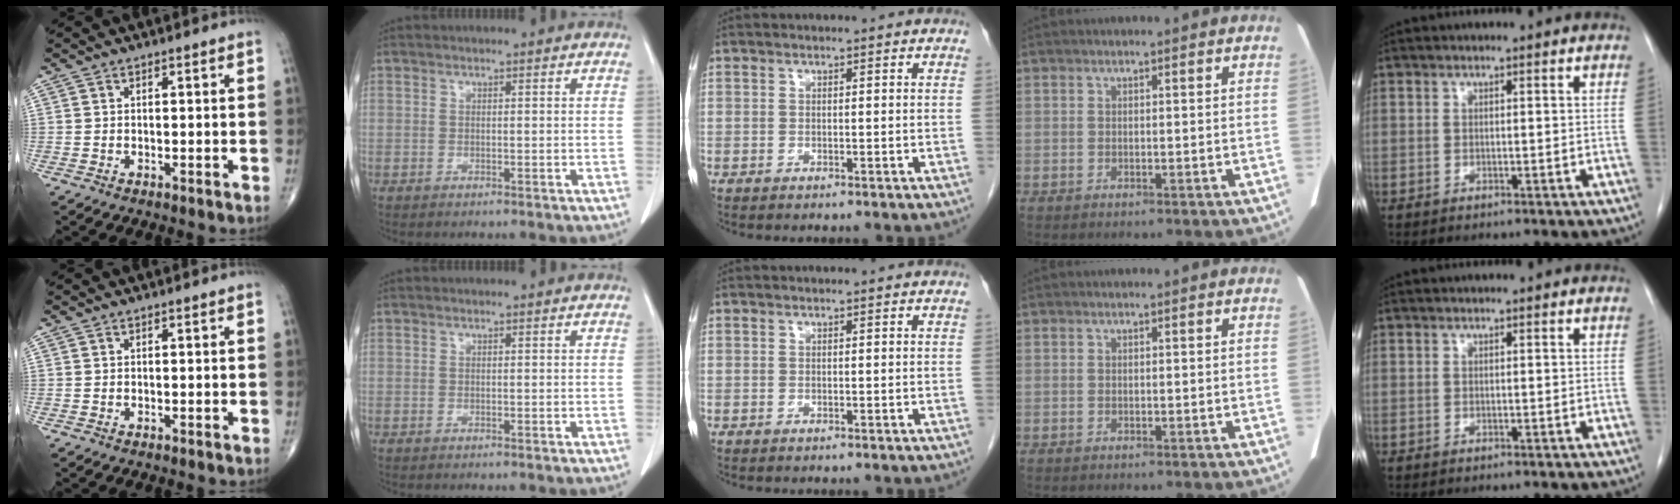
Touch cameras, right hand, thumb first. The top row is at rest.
{}